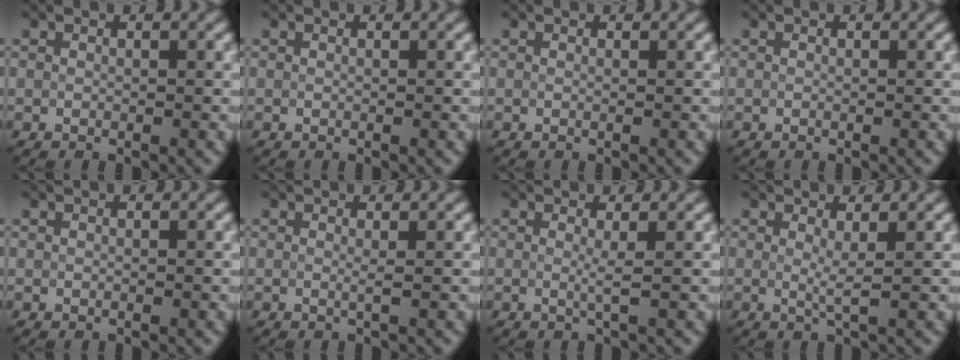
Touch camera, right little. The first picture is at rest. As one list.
[{"total": 0.0}, {"total": 0.0}, {"total": 0.0}, {"total": 0.0}, {"total": 0.6, "force": [0.0, 0.1, 0.6], "torque": [-0.009, -0.004, -0.003]}, {"total": 1.0, "force": [0.1, 0.1, 1.0], "torque": [-0.019, -0.006, -0.002]}, {"total": 1.3, "force": [0.4, 0.1, 1.3], "torque": [-0.025, -0.008, 0.004]}]